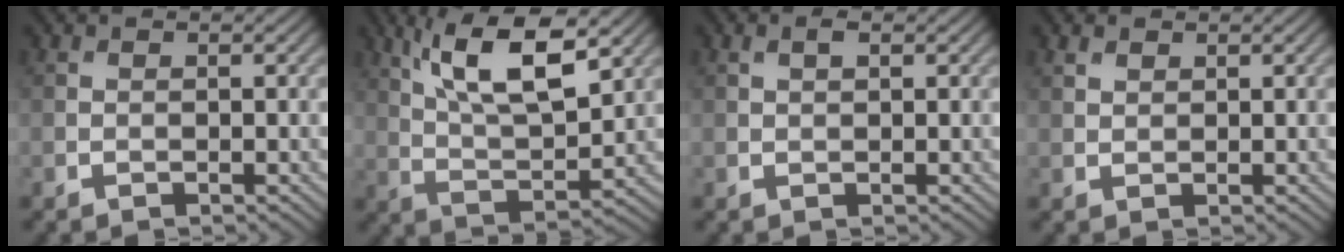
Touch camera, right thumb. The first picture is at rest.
{"total": 12.1, "force": [6.1, 4.2, 9.6], "torque": [-0.191, 0.000, 0.108]}
{"total": 1.3, "force": [0.5, 0.6, 1.0], "torque": [-0.021, 0.002, 0.010]}
{"total": 1.2, "force": [0.9, 0.7, 0.5], "torque": [-0.014, 0.000, 0.020]}